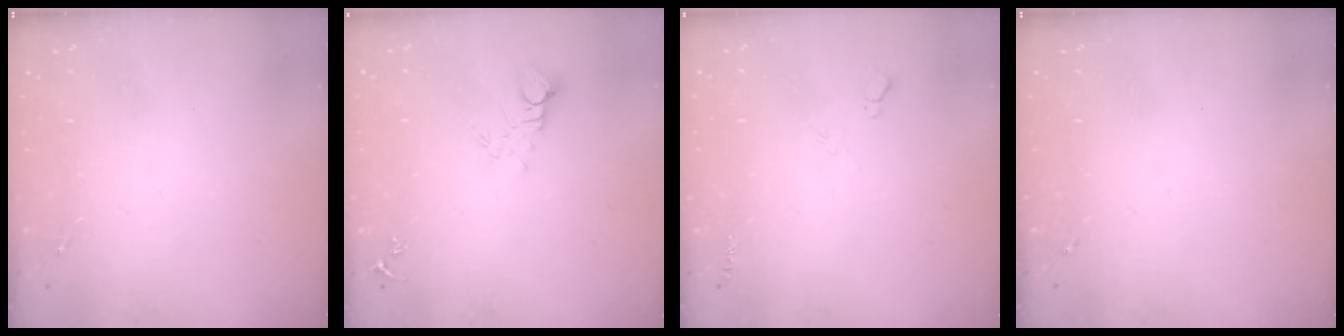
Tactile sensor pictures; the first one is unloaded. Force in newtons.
{"total": 5.0, "press": 5.0, "slide": 0.3}
{"total": 5.0, "press": 5.0, "slide": 0.6}
{"total": 0.0}